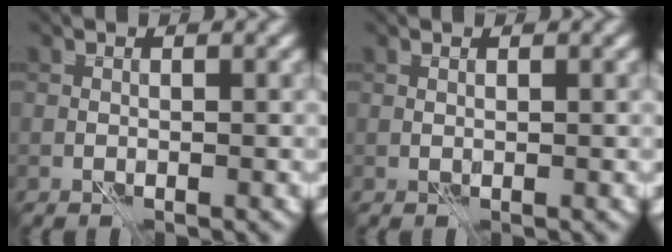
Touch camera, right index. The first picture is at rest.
{"total": 0.0}